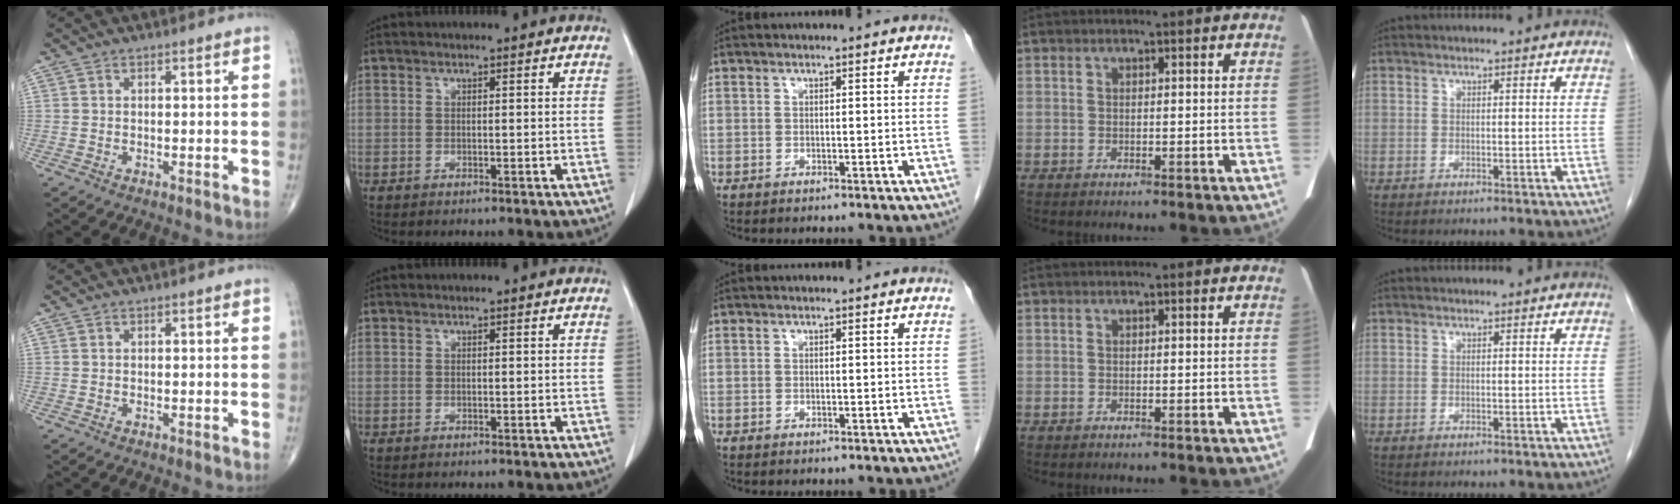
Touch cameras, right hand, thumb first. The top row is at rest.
{}